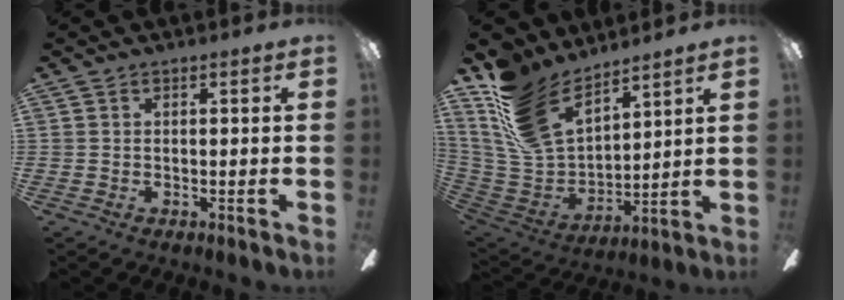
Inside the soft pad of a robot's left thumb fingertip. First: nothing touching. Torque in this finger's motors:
{"motor_torque": [0.34, 0.32, 1.06, -1.70, 0.15]}